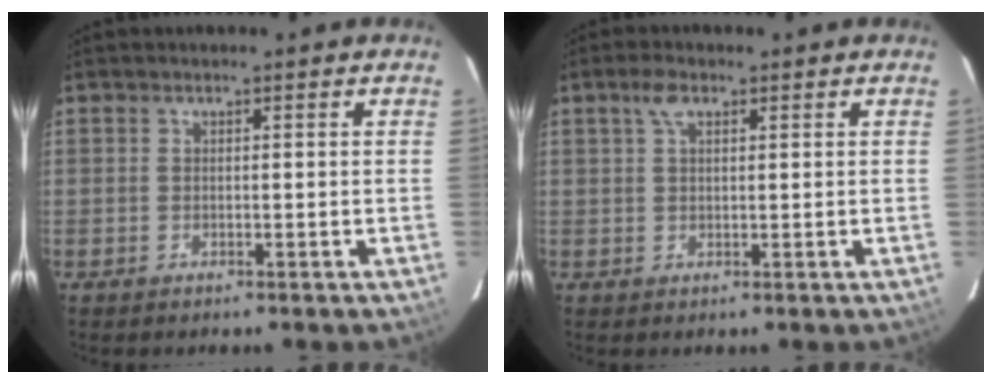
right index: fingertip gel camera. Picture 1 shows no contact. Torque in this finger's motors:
{"motor_torque": [0.33, 0.16, 0.05, 0.04]}